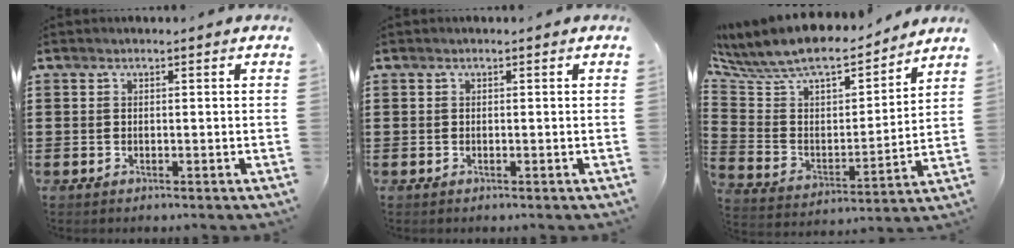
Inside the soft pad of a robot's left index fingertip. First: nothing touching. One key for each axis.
{"total": 0.0}
{"total": 9.1, "fx": 7.8, "fy": 2.7, "fz": 3.8, "tx": -0.110, "ty": -0.060, "tz": 0.133}